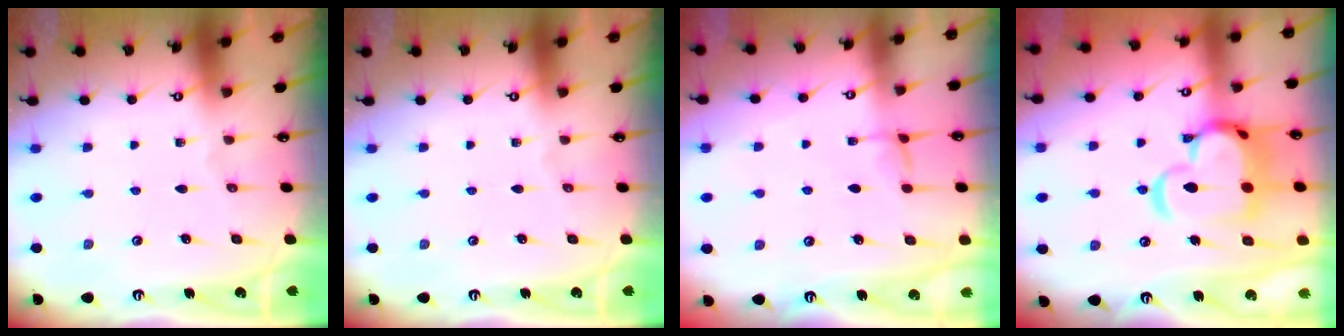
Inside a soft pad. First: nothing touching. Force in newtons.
{"total": 0.0}
{"total": 1.9, "press": 1.9, "slide": 0.2}
{"total": 11.4, "press": 11.3, "slide": 1.7}